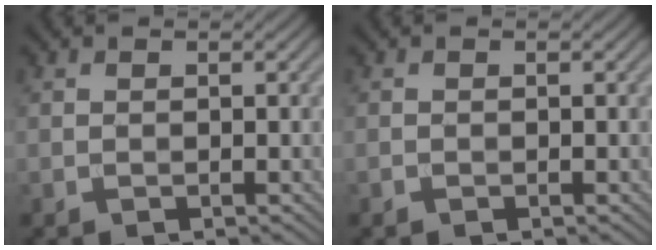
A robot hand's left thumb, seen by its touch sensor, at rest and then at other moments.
{"total": 0.0}